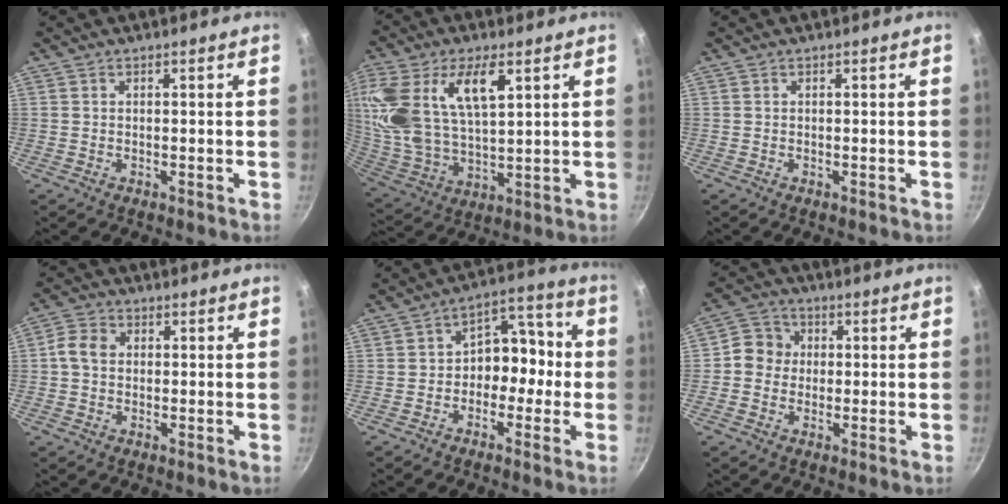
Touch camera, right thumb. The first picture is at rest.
{"total": 22.4, "force": [7.8, 11.2, 17.7], "torque": [-0.390, -0.007, 0.152]}
{"total": 0.0}
{"total": 4.7, "force": [0.3, 3.7, 2.8], "torque": [-0.051, 0.012, 0.000]}
{"total": 9.9, "force": [-1.2, 6.8, 7.0], "torque": [-0.057, 0.045, -0.034]}
{"total": 6.3, "force": [0.0, 5.9, 2.4], "torque": [-0.019, 0.017, -0.013]}